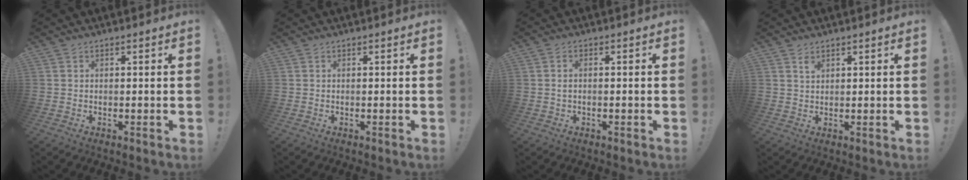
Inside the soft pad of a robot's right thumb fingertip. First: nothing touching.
{"total": 0.0}
{"total": 1.1, "force": [0.0, 0.7, 0.9], "torque": [-0.016, 0.005, 0.000]}
{"total": 1.9, "force": [1.3, 1.0, 0.8], "torque": [0.002, -0.010, 0.022]}